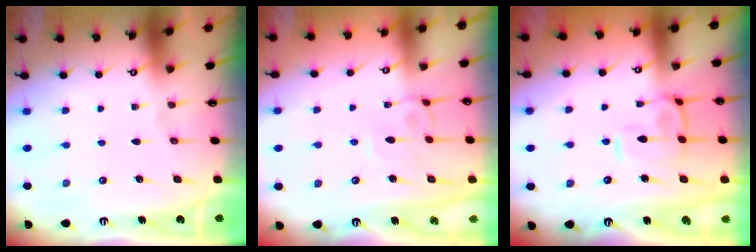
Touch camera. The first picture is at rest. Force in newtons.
{"total": 3.9, "press": 3.9, "slide": 0.1}
{"total": 3.7, "press": 3.5, "slide": 1.1}